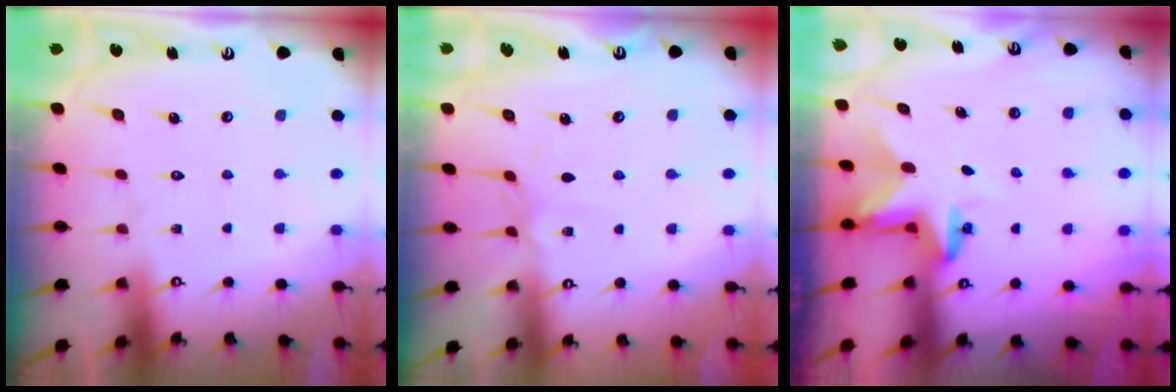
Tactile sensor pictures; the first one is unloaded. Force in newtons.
{"total": 3.8, "press": 3.7, "slide": 0.5}
{"total": 2.8, "press": 2.8, "slide": 0.2}